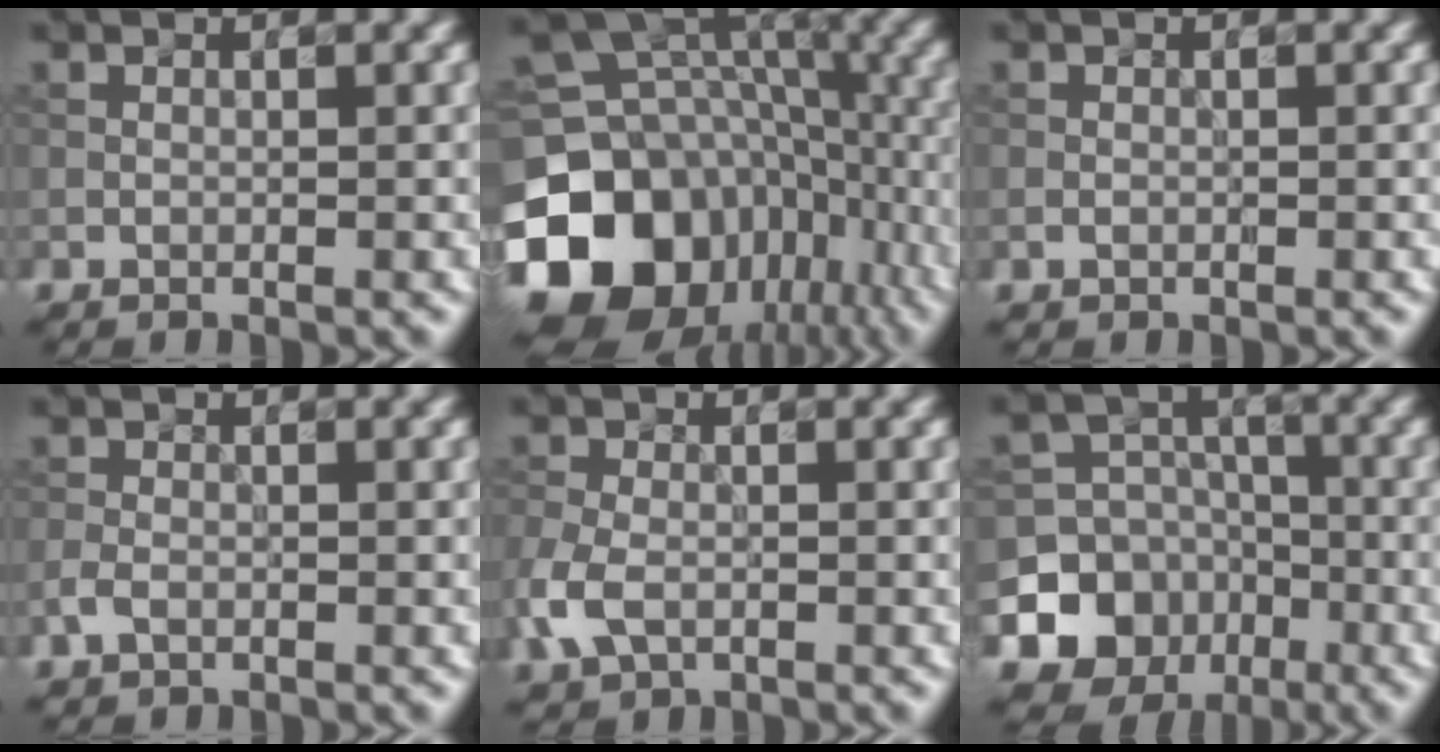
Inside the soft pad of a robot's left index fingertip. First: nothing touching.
{"total": 18.6, "force": [-6.2, 14.8, 9.3], "torque": [-0.192, -0.003, -0.095]}
{"total": 0.6, "force": [-0.2, 0.5, 0.3], "torque": [-0.004, -0.001, -0.004]}
{"total": 1.4, "force": [-0.7, 0.9, 0.9], "torque": [-0.019, 0.001, -0.017]}
{"total": 3.8, "force": [-1.3, 2.6, 2.5], "torque": [-0.066, -0.006, -0.032]}
{"total": 13.4, "force": [-5.7, 11.9, 2.4], "torque": [-0.064, -0.042, -0.097]}